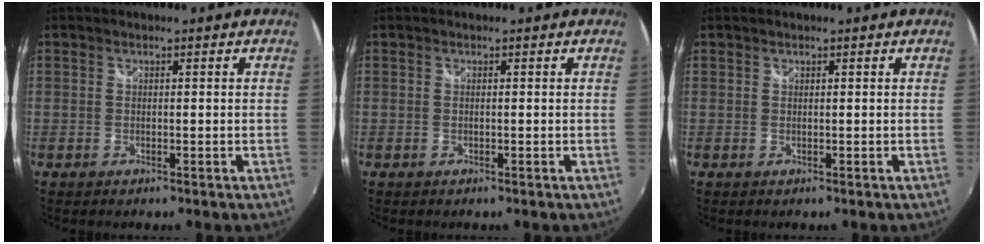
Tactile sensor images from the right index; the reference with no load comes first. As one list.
[{"total": 0.0}, {"total": 0.0}]